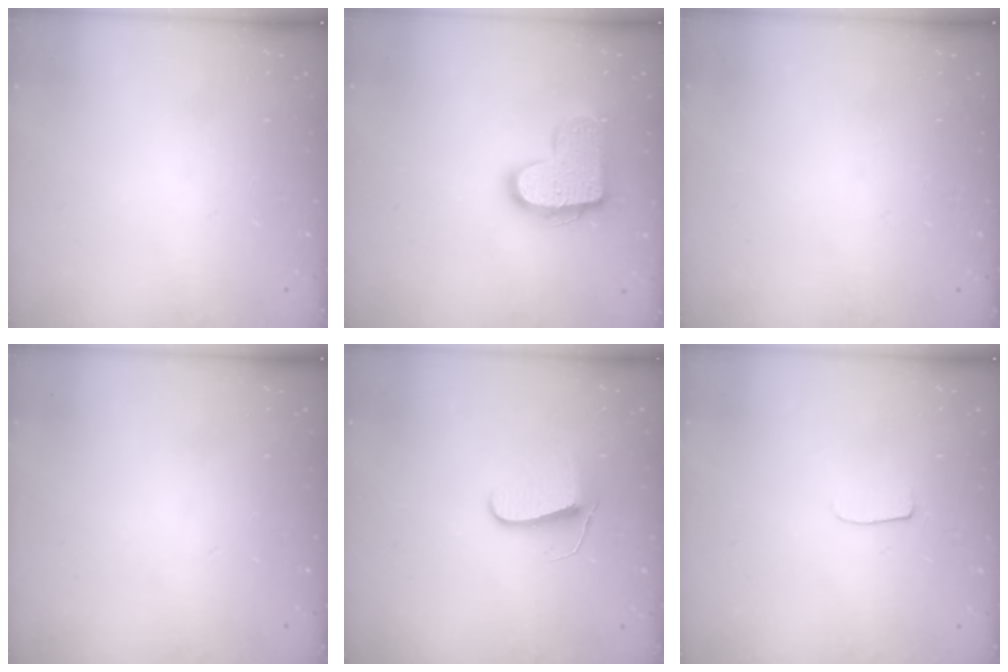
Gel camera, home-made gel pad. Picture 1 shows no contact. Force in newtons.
{"total": 14.5, "press": 14.5, "slide": 0.8}
{"total": 0.0}
{"total": 0.0}
{"total": 7.3, "press": 7.2, "slide": 0.6}
{"total": 5.1, "press": 5.0, "slide": 0.6}